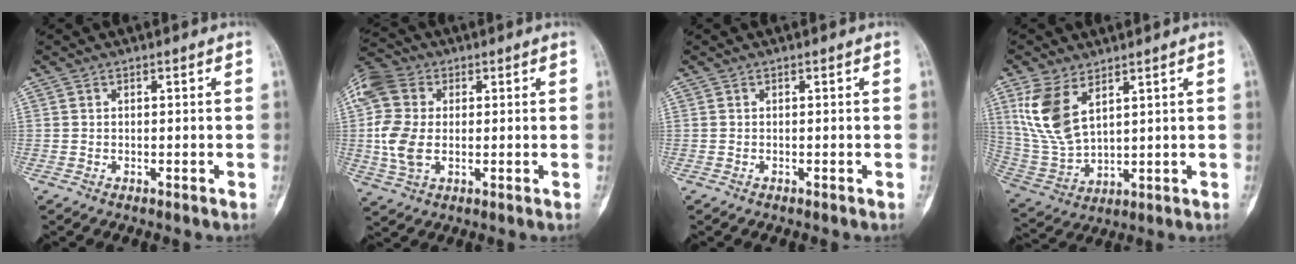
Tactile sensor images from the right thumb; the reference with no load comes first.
{"total": 11.8, "force": [0.8, 8.2, 8.4], "torque": [-0.180, 0.009, 0.010]}
{"total": 0.0}
{"total": 11.8, "force": [5.5, 6.1, 8.5], "torque": [-0.175, -0.019, 0.125]}